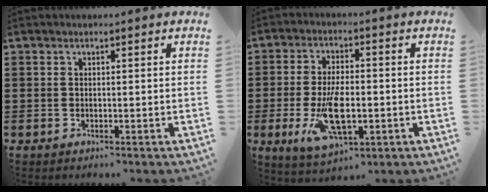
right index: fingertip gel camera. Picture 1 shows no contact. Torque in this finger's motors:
{"motor_torque": [2.14, 0.00, 1.05, 0.21]}